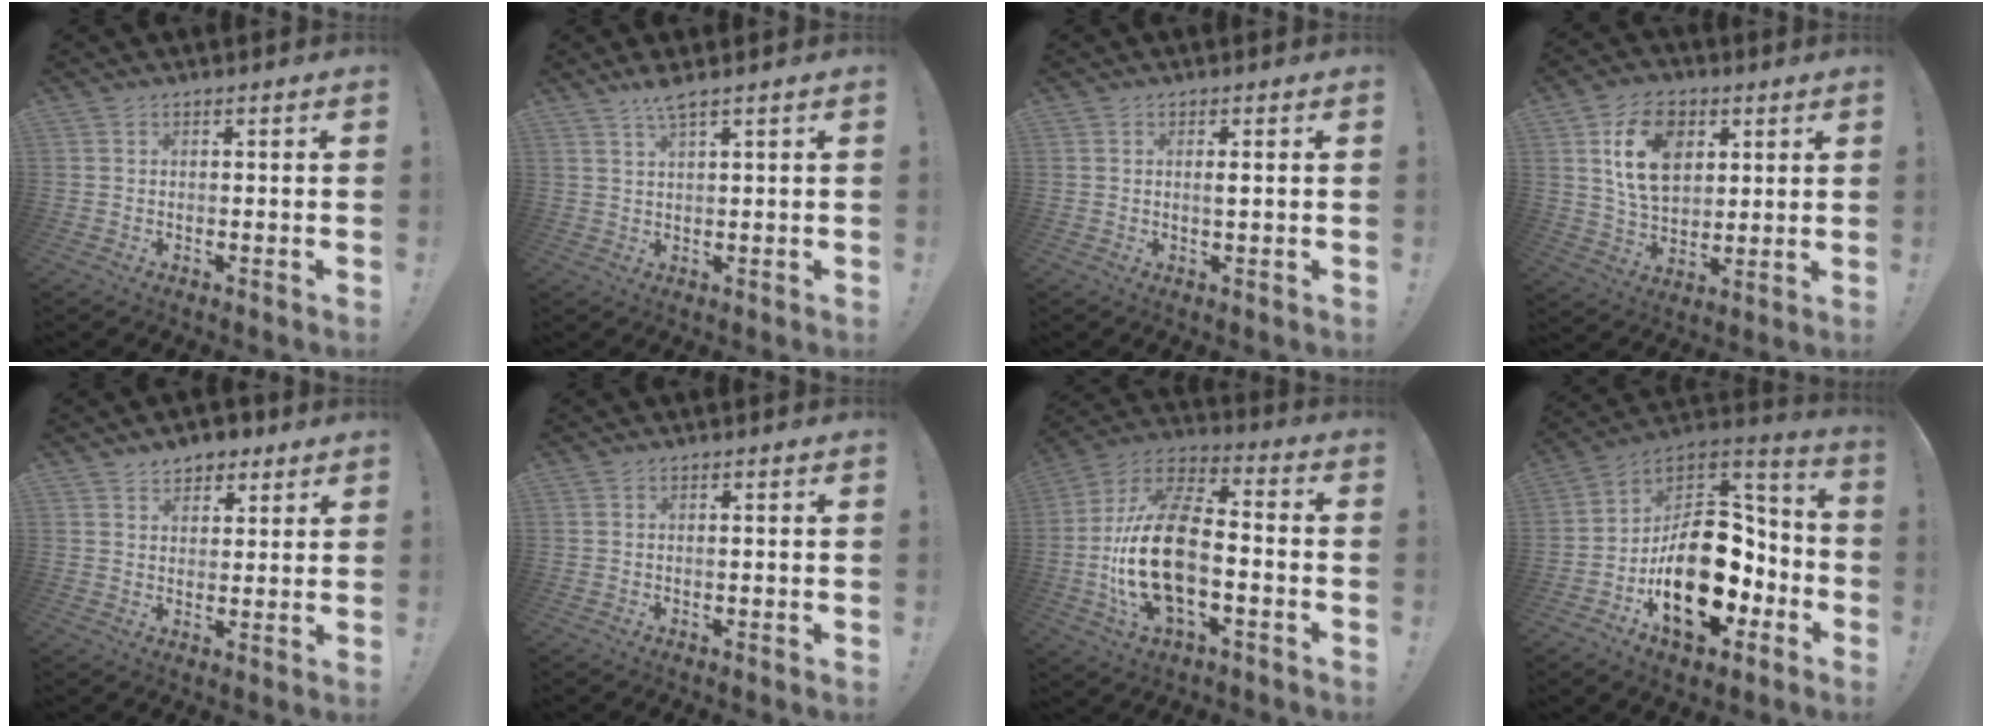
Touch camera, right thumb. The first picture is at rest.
{"total": 3.6, "force": [2.7, -0.1, 2.4], "torque": [-0.044, -0.013, 0.045]}
{"total": 1.4, "force": [0.5, -0.1, 1.3], "torque": [-0.011, -0.008, 0.004]}
{"total": 15.3, "force": [5.7, 11.0, 9.1], "torque": [-0.149, -0.006, 0.109]}
{"total": 5.6, "force": [4.1, 3.6, 1.2], "torque": [-0.001, -0.024, 0.073]}
{"total": 0.5, "force": [0.3, -0.2, 0.4], "torque": [-0.001, -0.004, 0.003]}
{"total": 21.2, "force": [-3.9, 10.9, 17.8], "torque": [-0.359, 0.024, -0.061]}
{"total": 24.7, "force": [-6.6, 15.8, 17.8], "torque": [-0.272, 0.035, -0.088]}